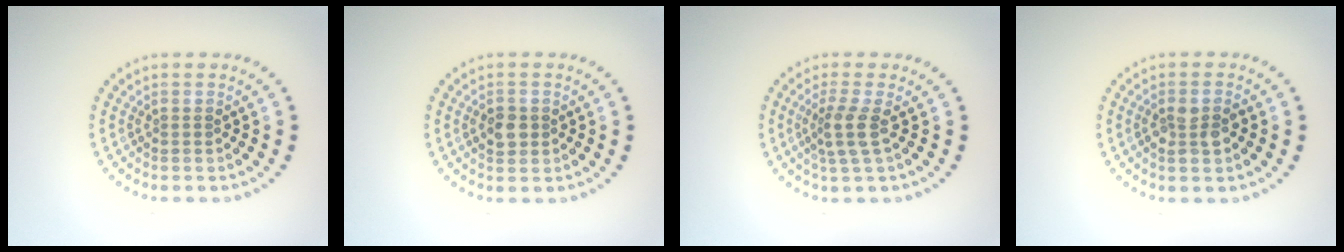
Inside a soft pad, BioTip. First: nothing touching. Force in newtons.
{"total": 2.0, "press": 2.0, "slide": 0.3}
{"total": 2.5, "press": 1.9, "slide": 1.5}
{"total": 2.5, "press": 2.5, "slide": 0.4}